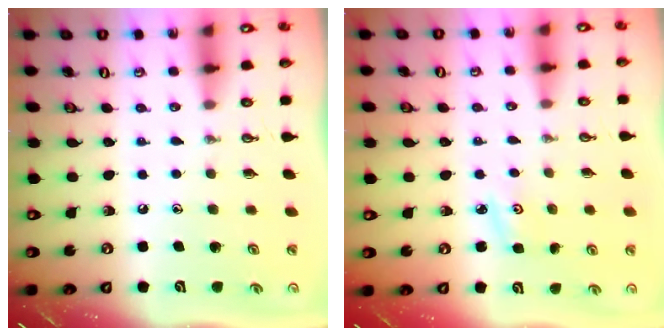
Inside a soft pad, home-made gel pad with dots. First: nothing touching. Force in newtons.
{"total": 2.9, "press": 2.9, "slide": 0.5}